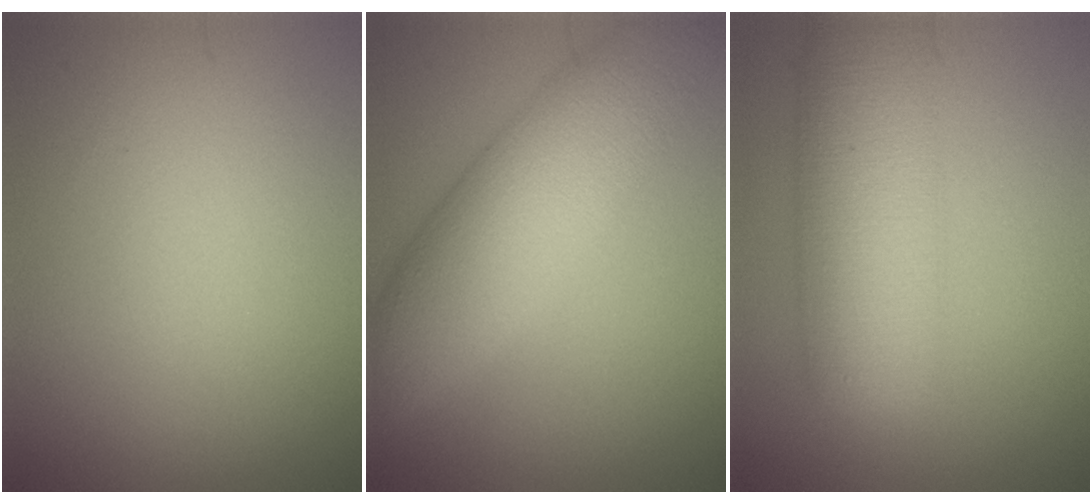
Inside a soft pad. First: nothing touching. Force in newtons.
{"total": 8.0, "press": 8.0, "slide": 0.2}
{"total": 8.1, "press": 8.1, "slide": 0.2}